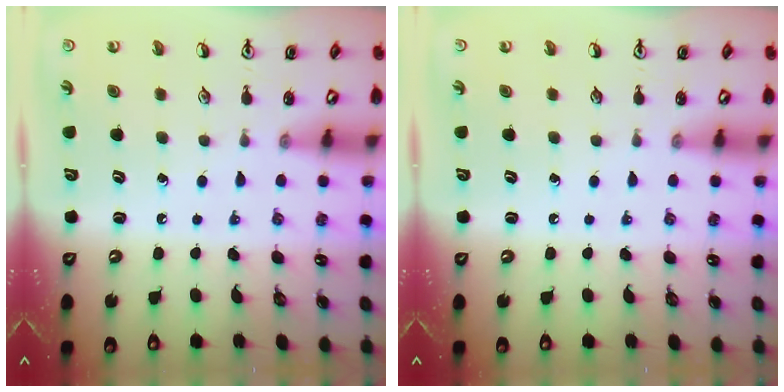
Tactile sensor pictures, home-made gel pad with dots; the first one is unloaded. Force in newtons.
{"total": 0.0}